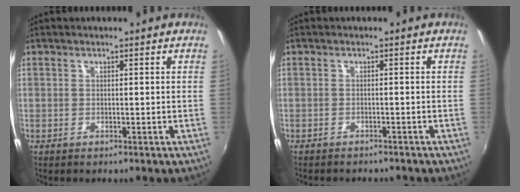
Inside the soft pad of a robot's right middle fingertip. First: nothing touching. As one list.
[{"total": 3.5, "force": [-3.2, 0.8, 1.0], "torque": [-0.031, -0.011, -0.048]}]